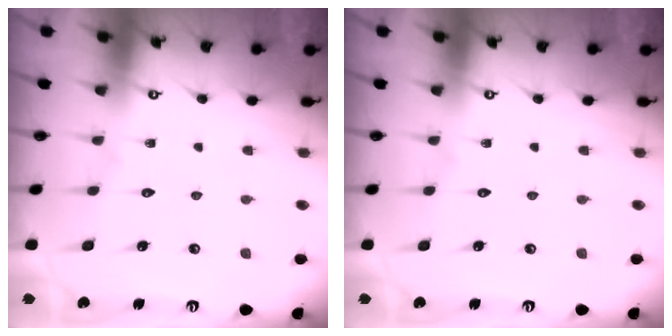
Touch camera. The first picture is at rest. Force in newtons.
{"total": 0.0}